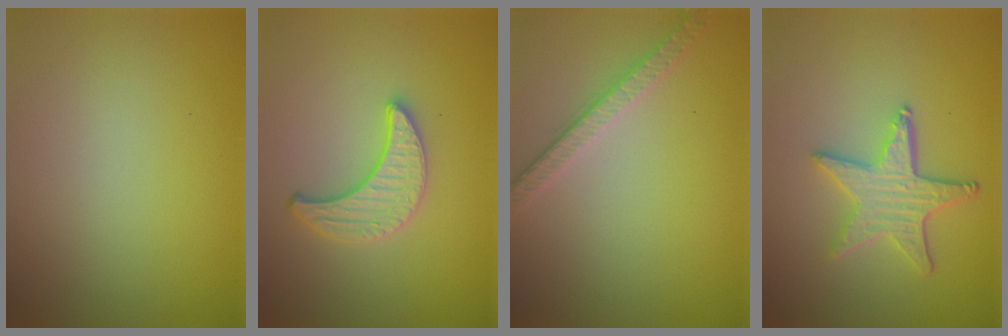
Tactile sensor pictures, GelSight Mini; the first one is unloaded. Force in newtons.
{"total": 3.2, "press": 3.0, "slide": 1.1}
{"total": 2.6, "press": 2.0, "slide": 1.7}
{"total": 4.3, "press": 3.7, "slide": 2.3}